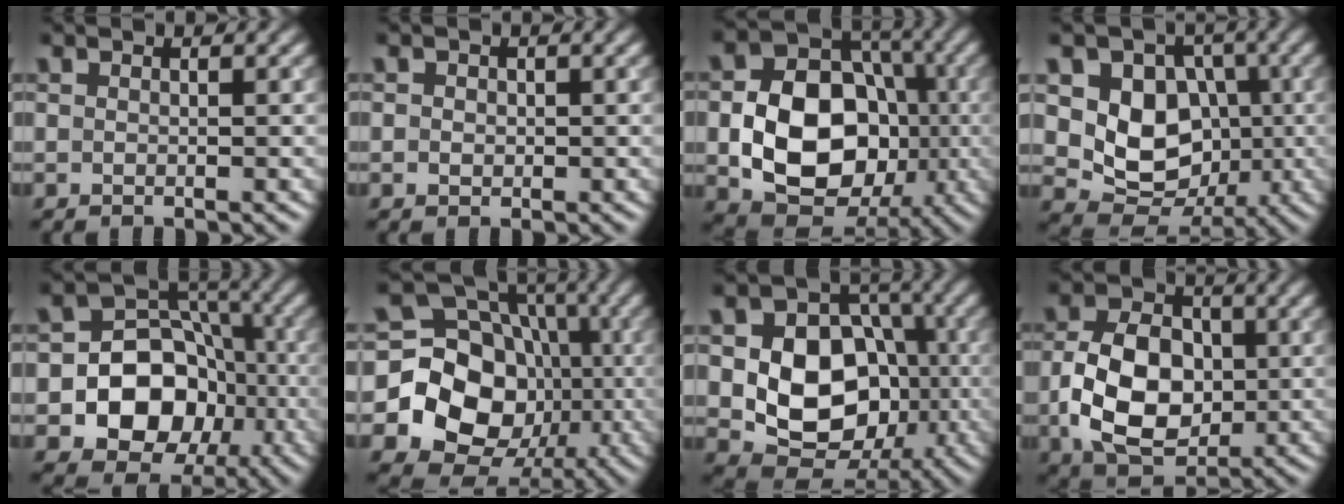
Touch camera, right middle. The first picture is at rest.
{"total": 0.9, "force": [0.0, 0.8, 0.4], "torque": [-0.004, -0.003, -0.001]}
{"total": 11.7, "force": [-1.9, 8.7, 7.6], "torque": [-0.126, 0.000, -0.036]}
{"total": 8.5, "force": [0.5, 7.0, 4.9], "torque": [-0.078, -0.006, -0.002]}
{"total": 10.2, "force": [-2.6, 8.3, 5.3], "torque": [-0.064, 0.000, -0.076]}
{"total": 15.8, "force": [-3.0, 13.6, 7.4], "torque": [-0.111, -0.012, -0.073]}
{"total": 11.2, "force": [-1.2, 8.5, 7.2], "torque": [-0.102, 0.000, -0.033]}
{"total": 9.0, "force": [-1.1, 6.2, 6.4], "torque": [-0.126, -0.001, -0.027]}